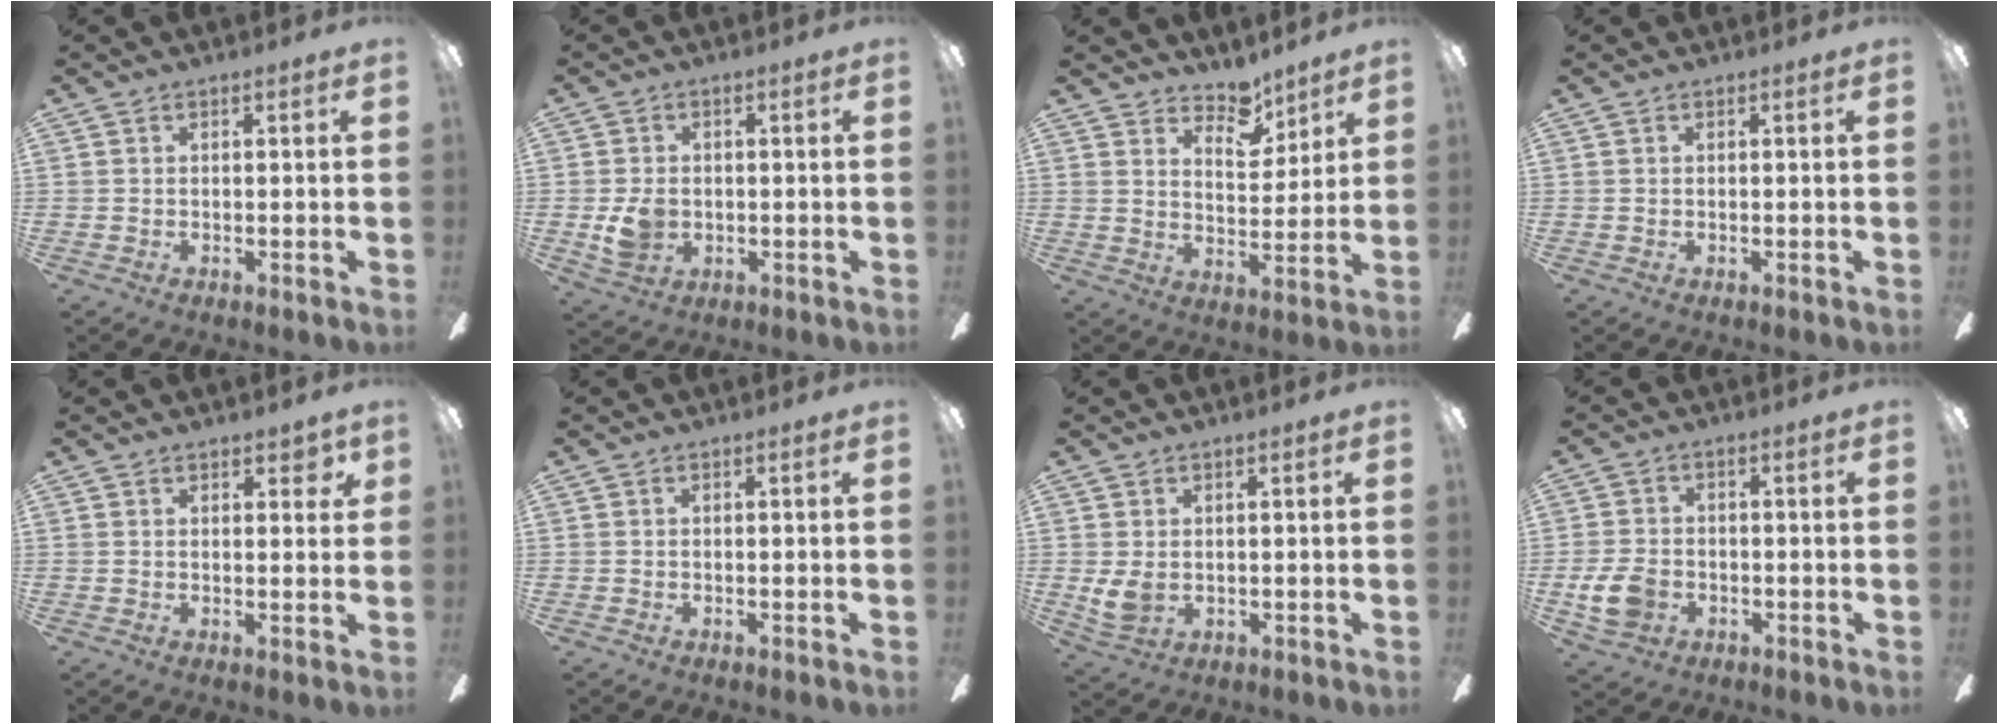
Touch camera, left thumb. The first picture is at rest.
{"total": 5.9, "force": [-0.4, 4.8, 3.5], "torque": [-0.060, 0.003, -0.008]}
{"total": 8.0, "force": [6.4, 3.6, 3.0], "torque": [-0.033, -0.042, 0.113]}
{"total": 0.0}
{"total": 3.4, "force": [2.2, 1.6, 2.0], "torque": [-0.018, -0.005, 0.034]}
{"total": 0.0}
{"total": 4.7, "force": [0.9, 3.2, 3.3], "torque": [-0.074, -0.005, 0.016]}
{"total": 7.6, "force": [-2.2, 5.7, 4.5], "torque": [-0.096, 0.011, -0.041]}